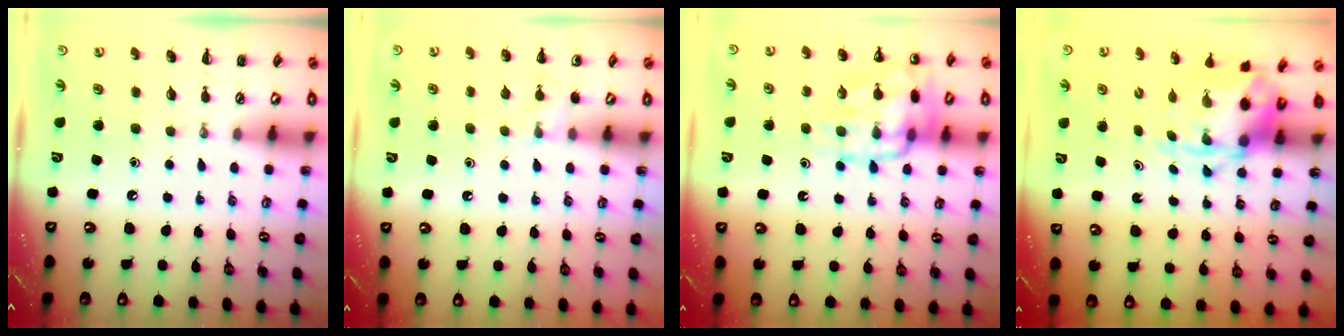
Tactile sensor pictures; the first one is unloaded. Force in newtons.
{"total": 4.8, "press": 4.5, "slide": 1.7}
{"total": 16.2, "press": 16.1, "slide": 1.6}
{"total": 4.5, "press": 4.4, "slide": 1.1}